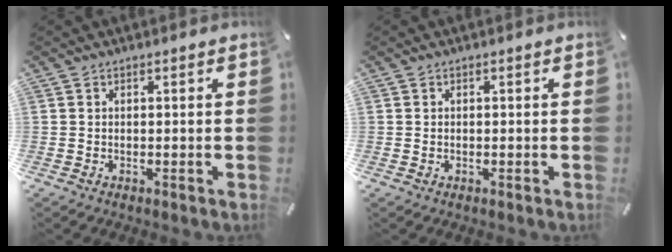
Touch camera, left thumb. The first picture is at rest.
{"total": 0.7, "force": [-0.1, 0.4, 0.6], "torque": [-0.011, 0.001, -0.003]}